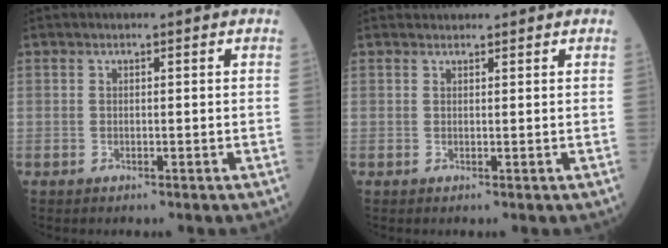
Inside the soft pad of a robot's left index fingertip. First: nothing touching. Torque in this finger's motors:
{"motor_torque": [-0.15, -0.05, -0.03, -0.01]}